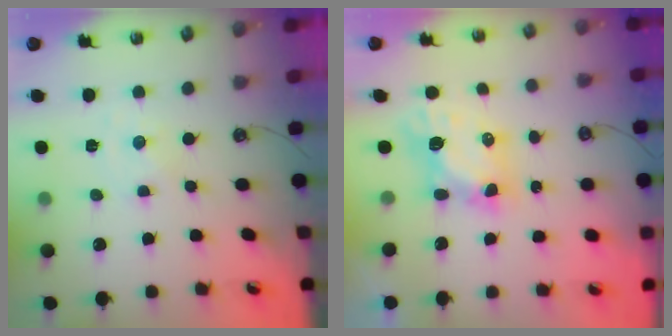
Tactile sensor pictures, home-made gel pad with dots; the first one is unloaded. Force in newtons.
{"total": 6.8, "press": 6.8, "slide": 0.6}